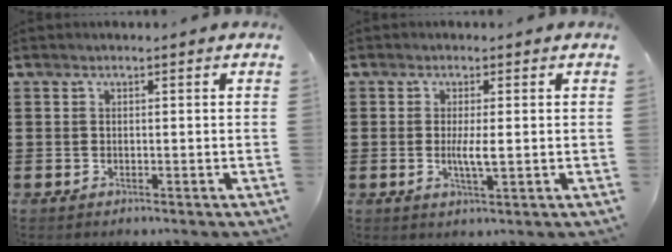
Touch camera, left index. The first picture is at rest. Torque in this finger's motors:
{"motor_torque": [0.81, 0.16, 0.12, 0.08]}